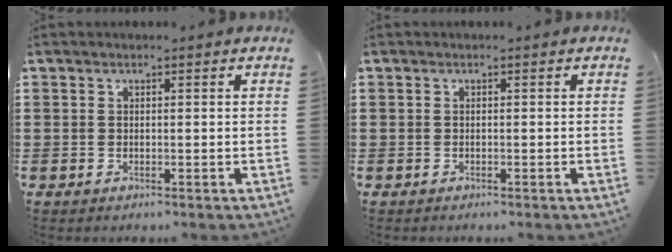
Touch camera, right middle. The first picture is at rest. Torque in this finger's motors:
{"motor_torque": [-0.12, 0.05, 0.00, 0.00]}